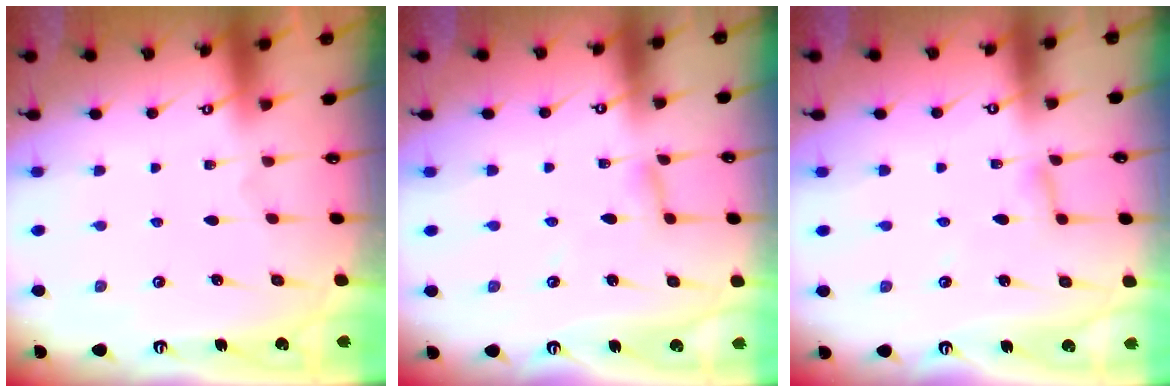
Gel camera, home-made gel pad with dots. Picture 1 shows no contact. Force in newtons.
{"total": 2.5, "press": 2.5, "slide": 0.2}
{"total": 2.4, "press": 2.4, "slide": 0.2}